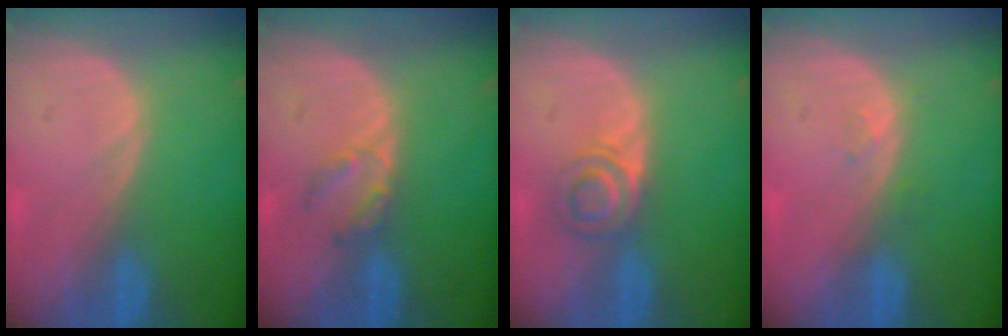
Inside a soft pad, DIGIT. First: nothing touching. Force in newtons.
{"total": 2.8, "press": 2.8, "slide": 0.3}
{"total": 4.0, "press": 3.9, "slide": 0.8}
{"total": 1.1, "press": 1.0, "slide": 0.4}